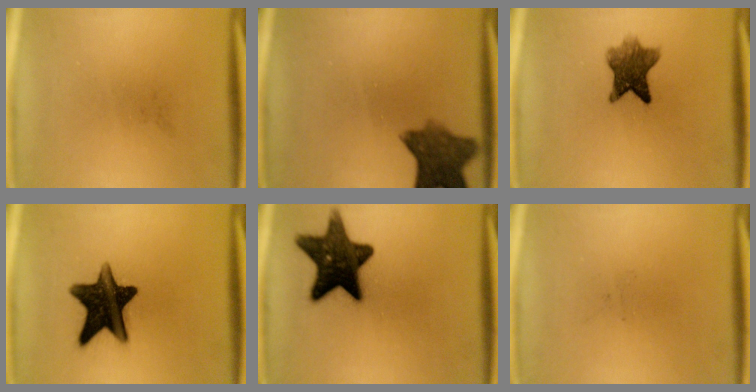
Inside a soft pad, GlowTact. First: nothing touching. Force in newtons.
{"total": 8.1}
{"total": 7.2}
{"total": 14.4}
{"total": 15.0}
{"total": 0.0}